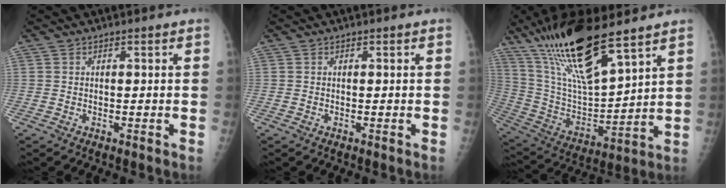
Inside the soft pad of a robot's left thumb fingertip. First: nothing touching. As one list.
[{"total": 0.0}, {"total": 21.8, "force": [14.9, 4.9, 15.1], "torque": [-0.274, -0.060, 0.286]}]